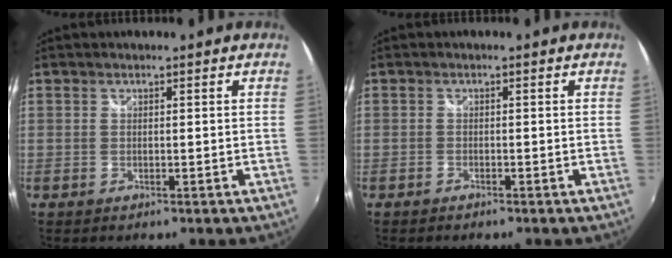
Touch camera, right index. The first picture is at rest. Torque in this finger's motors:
{"motor_torque": [0.19, -0.17, 0.03, -0.03]}